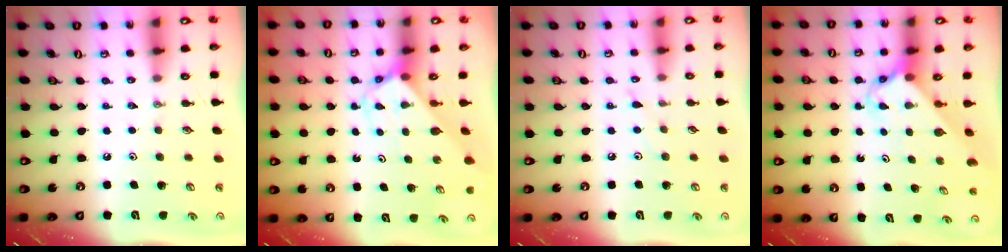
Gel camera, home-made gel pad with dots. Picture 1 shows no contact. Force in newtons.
{"total": 2.9, "press": 2.9, "slide": 0.1}
{"total": 4.8, "press": 4.7, "slide": 0.5}
{"total": 2.5, "press": 2.5, "slide": 0.2}